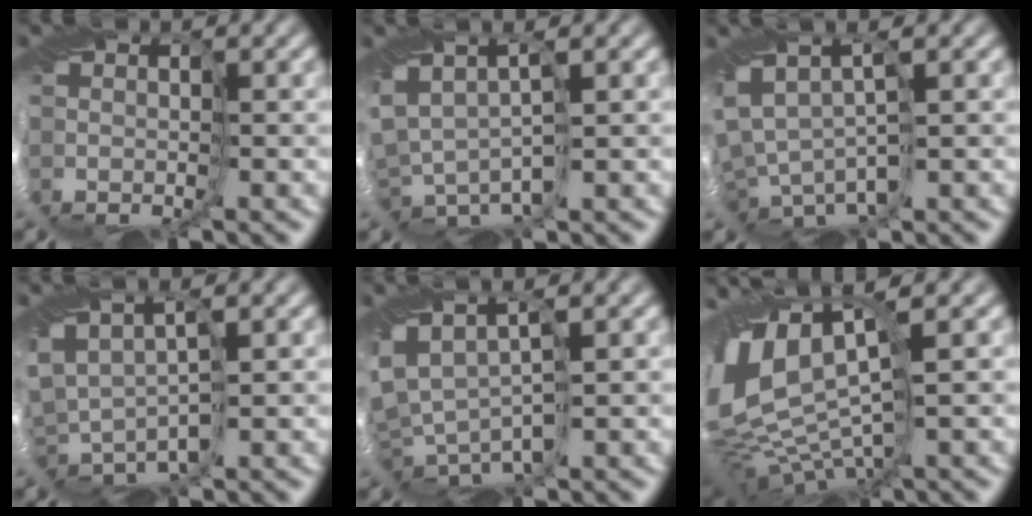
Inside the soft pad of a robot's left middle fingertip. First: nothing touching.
{"total": 1.4, "force": [0.7, 0.5, 1.1], "torque": [-0.051, 0.012, 0.026]}
{"total": 3.9, "force": [0.1, 2.2, 3.2], "torque": [-0.081, 0.009, 0.031]}
{"total": 1.2, "force": [0.6, 0.6, 0.8], "torque": [-0.041, 0.012, 0.023]}
{"total": 3.5, "force": [0.2, 1.9, 3.0], "torque": [-0.080, 0.004, 0.028]}
{"total": 11.8, "force": [2.5, 5.4, 10.1], "torque": [-0.210, 0.010, 0.072]}